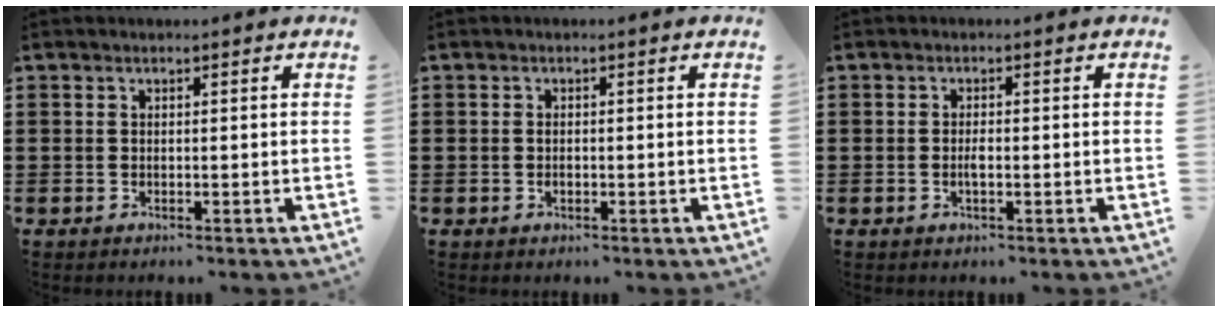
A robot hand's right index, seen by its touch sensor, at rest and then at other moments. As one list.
[{"total": 0.8, "force": [-0.2, 0.4, 0.6], "torque": [-0.013, 0.000, -0.004]}, {"total": 1.4, "force": [-0.3, 0.4, 1.3], "torque": [-0.026, 0.001, -0.006]}]